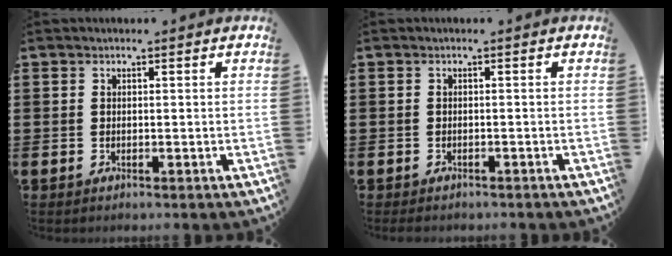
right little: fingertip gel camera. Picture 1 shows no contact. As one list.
[{"total": 0.6, "force": [-0.6, 0.1, 0.1], "torque": [-0.004, -0.002, -0.013]}]